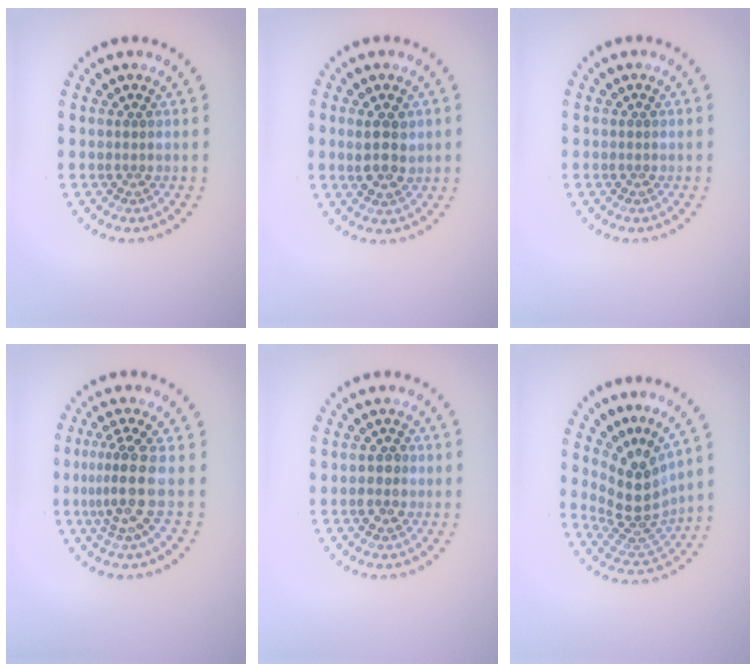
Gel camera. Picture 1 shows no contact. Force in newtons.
{"total": 2.9, "press": 2.8, "slide": 0.8}
{"total": 0.0}
{"total": 3.7, "press": 2.7, "slide": 2.5}
{"total": 1.7, "press": 1.7, "slide": 0.1}
{"total": 4.3, "press": 3.0, "slide": 3.1}